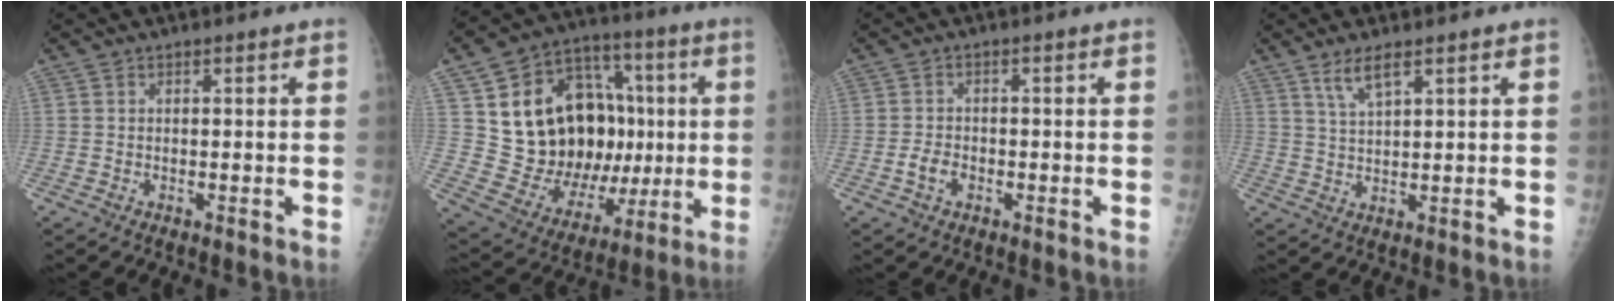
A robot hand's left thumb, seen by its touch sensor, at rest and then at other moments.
{"total": 26.2, "force": [2.5, 17.1, 19.7], "torque": [-0.278, 0.013, 0.060]}
{"total": 3.3, "force": [-1.2, 2.3, 2.0], "torque": [-0.035, 0.010, -0.022]}
{"total": 4.7, "force": [3.0, 1.2, 3.4], "torque": [-0.068, -0.013, 0.066]}